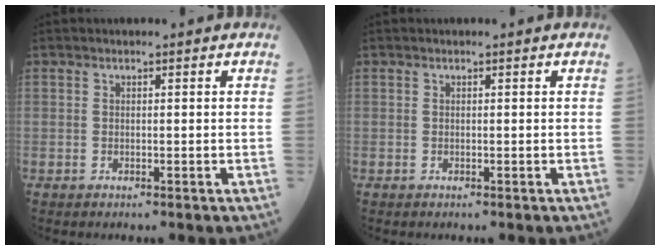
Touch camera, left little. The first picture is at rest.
{"total": 0.0}